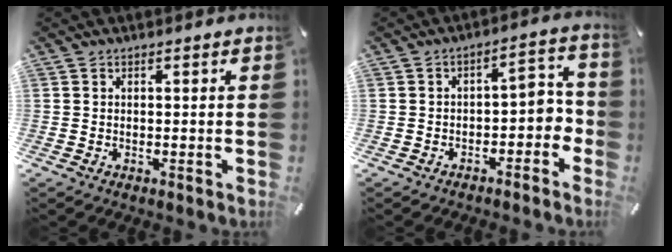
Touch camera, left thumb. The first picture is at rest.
{"total": 5.8, "force": [-2.0, 3.9, 3.8], "torque": [-0.054, 0.008, -0.042]}